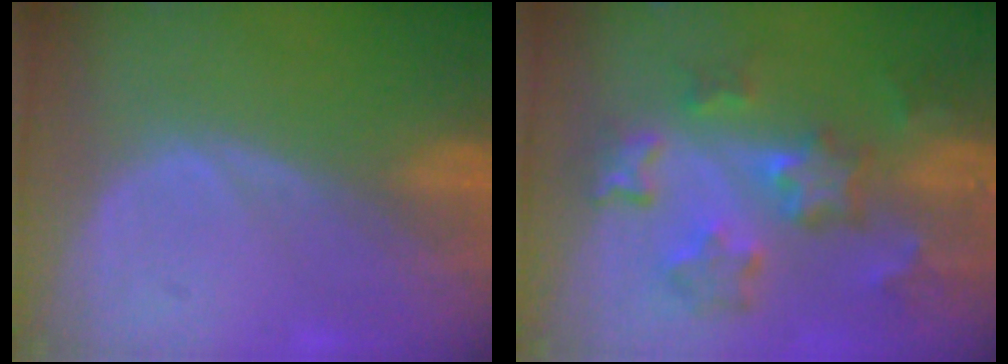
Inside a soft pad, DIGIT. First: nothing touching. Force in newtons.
{"total": 8.9, "press": 7.9, "slide": 4.2}